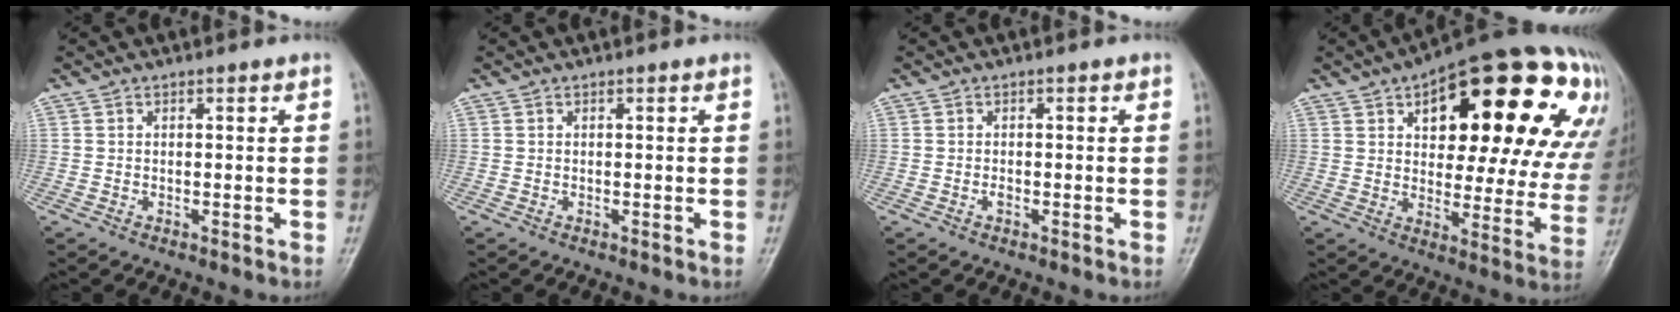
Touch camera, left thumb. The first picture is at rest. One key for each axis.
{"total": 0.0}
{"total": 0.8, "fx": -0.3, "fy": 0.5, "fz": 0.6, "tx": -0.008, "ty": 0.001, "tz": -0.008}
{"total": 30.0, "fx": 12.9, "fy": 12.8, "fz": 23.8, "tx": -0.275, "ty": 0.018, "tz": 0.180}